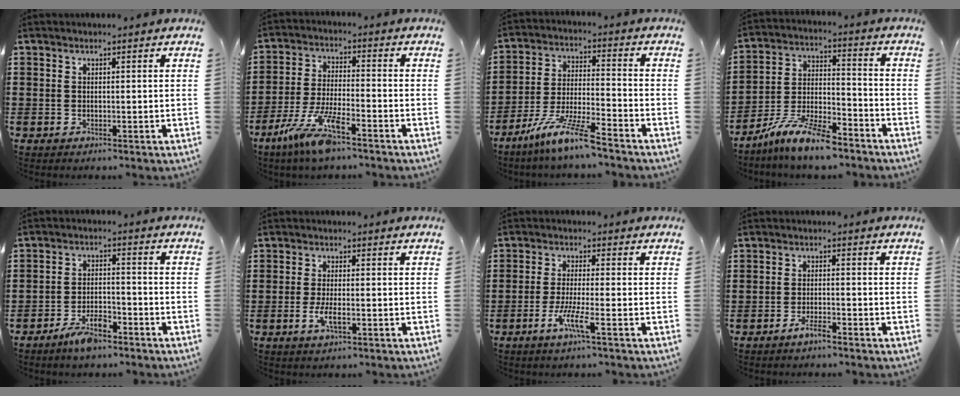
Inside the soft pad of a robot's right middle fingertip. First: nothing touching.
{"total": 9.0, "force": [-6.0, 1.2, 6.6], "torque": [-0.151, -0.014, -0.117]}
{"total": 9.7, "force": [-7.9, 0.3, 5.6], "torque": [-0.116, -0.002, -0.156]}
{"total": 10.6, "force": [-8.8, 1.9, 5.7], "torque": [-0.110, 0.022, -0.170]}
{"total": 5.1, "force": [-4.0, 1.5, 2.9], "torque": [-0.059, 0.008, -0.077]}
{"total": 3.3, "force": [-1.3, 1.0, 2.9], "torque": [-0.056, 0.001, -0.024]}
{"total": 4.9, "force": [-2.7, 0.2, 4.1], "torque": [-0.082, -0.009, -0.051]}
{"total": 2.5, "force": [-2.0, 0.3, 1.5], "torque": [-0.033, 0.003, -0.039]}